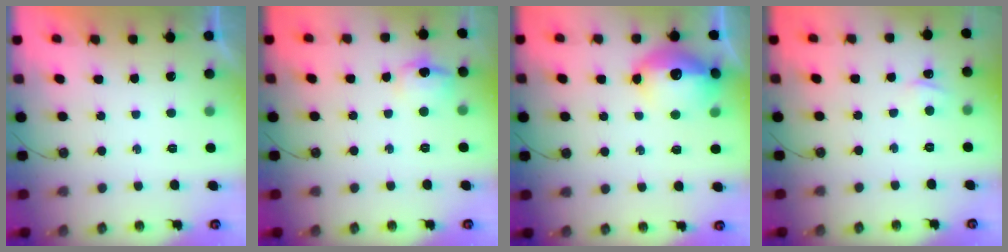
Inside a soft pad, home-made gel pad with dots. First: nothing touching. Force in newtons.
{"total": 9.5, "press": 9.4, "slide": 0.8}
{"total": 14.7, "press": 14.7, "slide": 1.3}
{"total": 2.3, "press": 2.2, "slide": 0.3}